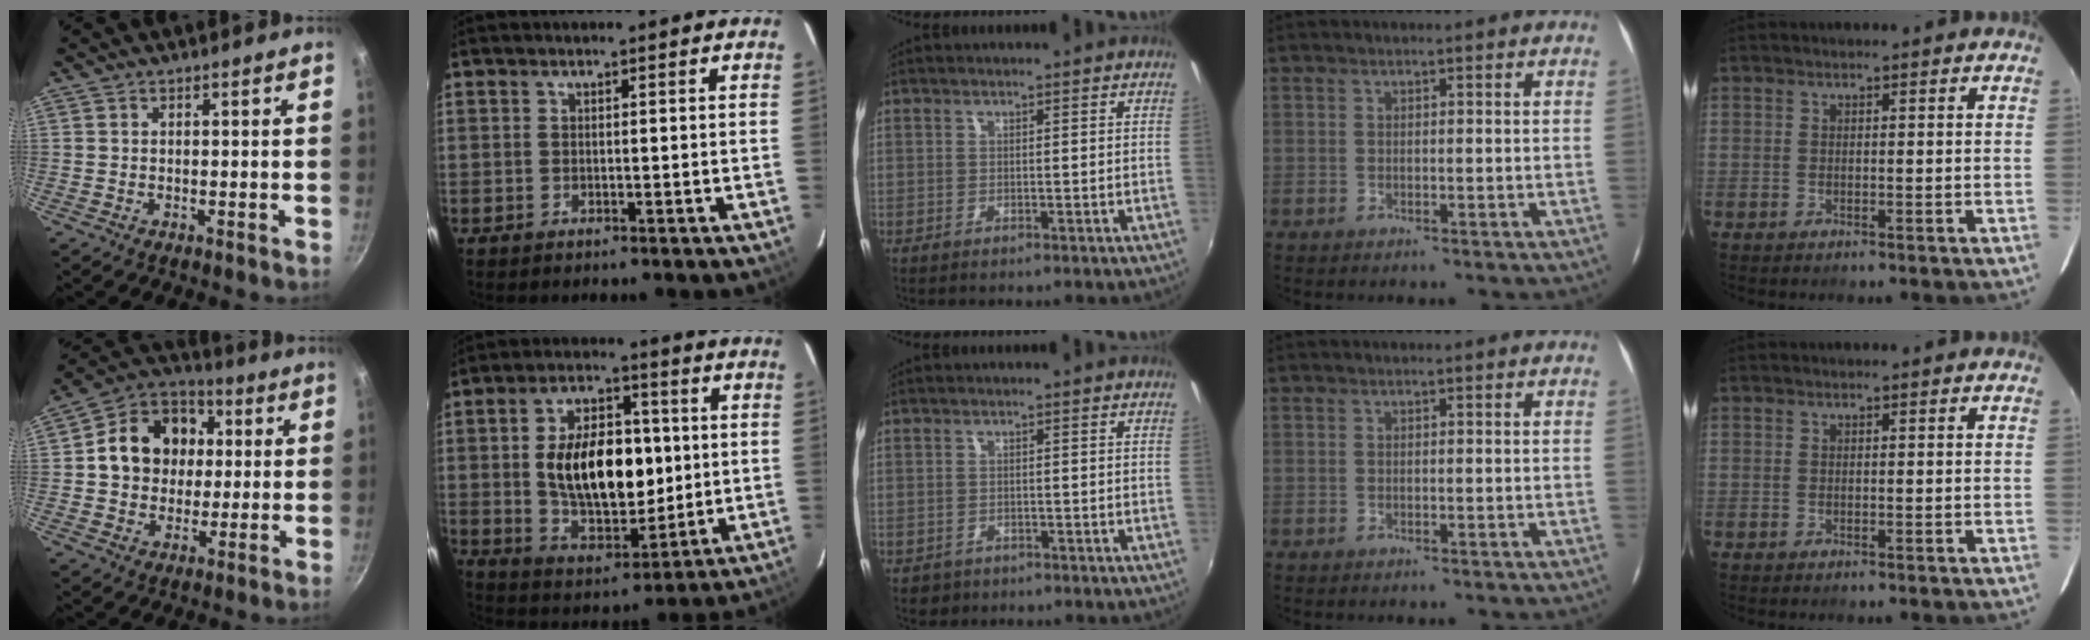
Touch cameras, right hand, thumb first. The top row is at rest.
{"thumb": {"total": 15.4, "force": [2.0, 12.8, 8.3], "torque": [-0.106, 0.023, 0.022]}, "index": {"total": 17.5, "force": [1.0, 9.9, 14.4], "torque": [-0.252, 0.012, 0.033]}, "middle": {"total": 2.4, "force": [-1.3, 1.9, 0.7], "torque": [-0.020, -0.003, -0.016]}}